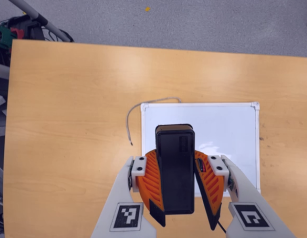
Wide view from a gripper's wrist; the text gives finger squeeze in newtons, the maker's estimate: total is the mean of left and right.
{"total": 9.9, "left": 9.7, "right": 10.0}